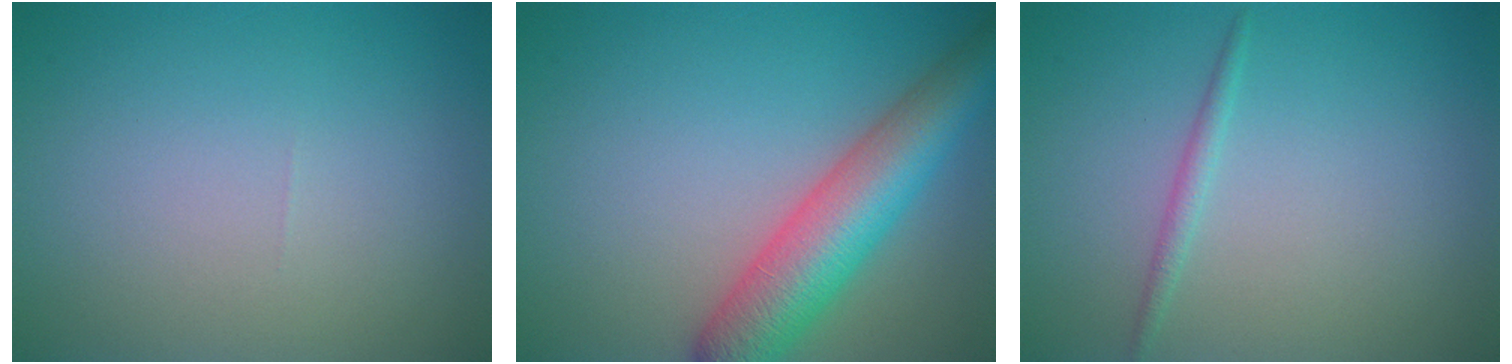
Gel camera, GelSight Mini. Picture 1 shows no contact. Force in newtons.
{"total": 7.5, "press": 7.5, "slide": 0.3}
{"total": 1.1, "press": 1.1, "slide": 0.0}